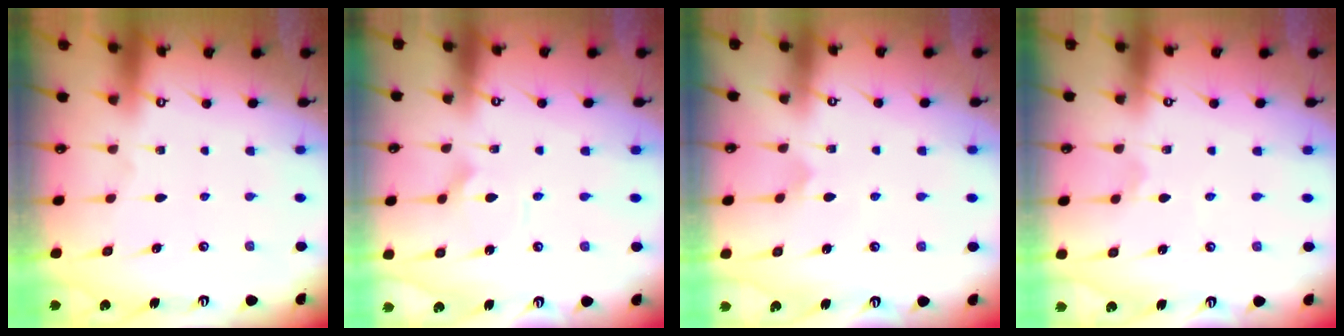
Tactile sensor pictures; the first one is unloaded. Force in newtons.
{"total": 2.7, "press": 2.7, "slide": 0.1}
{"total": 4.3, "press": 4.3, "slide": 0.3}
{"total": 1.3, "press": 1.3, "slide": 0.1}